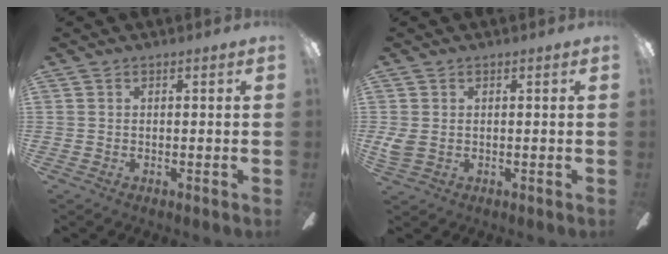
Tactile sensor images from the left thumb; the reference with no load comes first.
{"total": 3.0, "force": [0.4, 2.3, 1.9], "torque": [-0.034, 0.000, 0.005]}